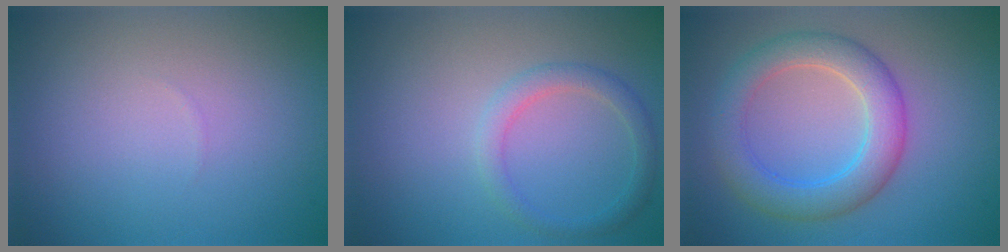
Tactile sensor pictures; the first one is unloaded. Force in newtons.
{"total": 2.0, "press": 2.0, "slide": 0.1}
{"total": 5.2, "press": 5.2, "slide": 0.1}